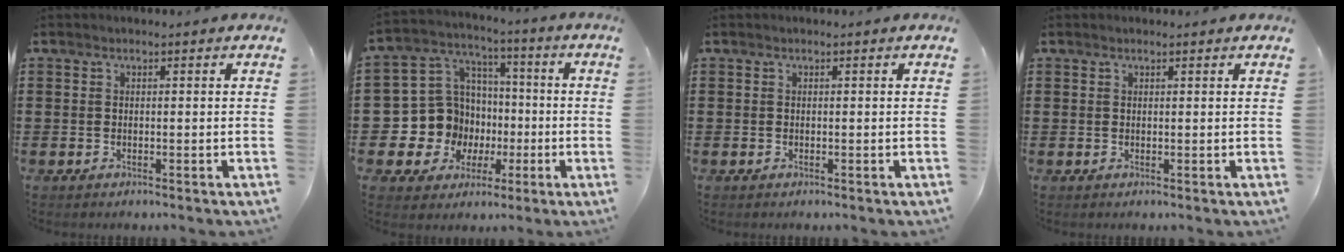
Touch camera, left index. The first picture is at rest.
{"total": 10.7, "force": [-1.4, 10.4, 2.1], "torque": [-0.101, -0.010, -0.018]}
{"total": 0.0}
{"total": 0.6, "force": [0.5, 0.1, 0.3], "torque": [-0.007, 0.000, 0.010]}